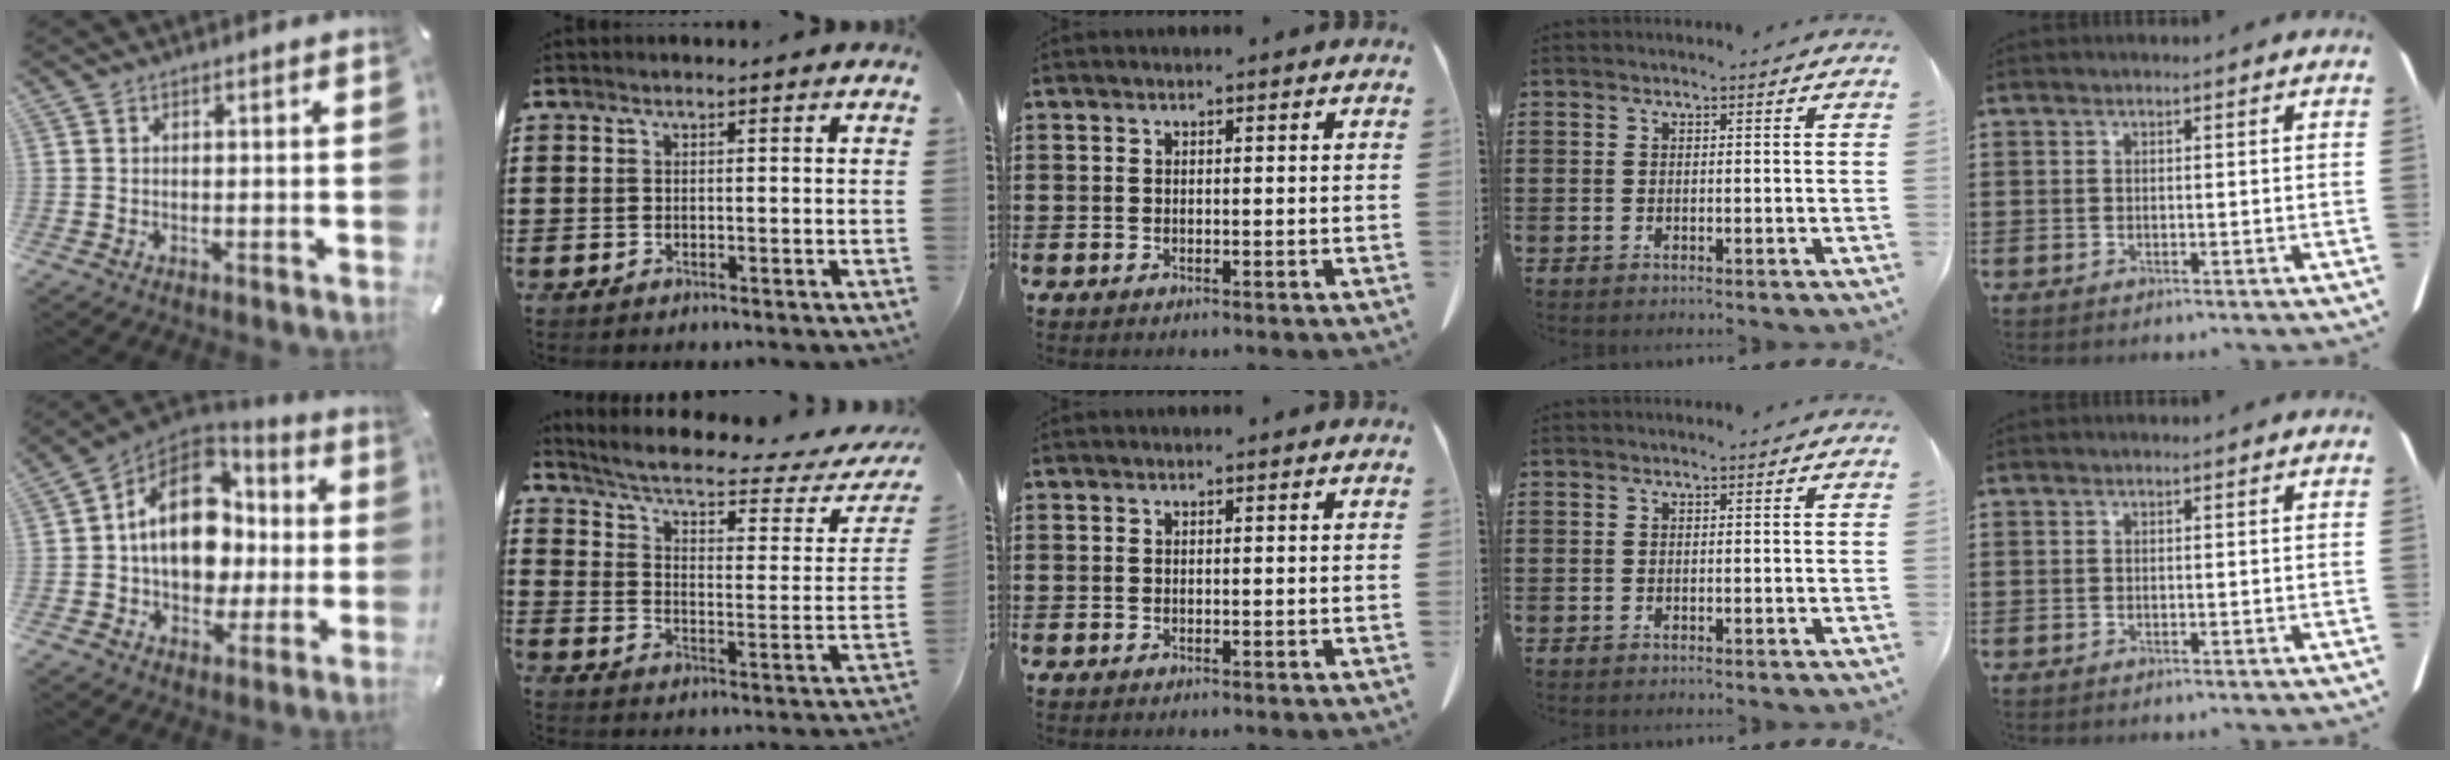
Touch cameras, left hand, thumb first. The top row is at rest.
{"thumb": {"total": 17.7, "force": [1.1, 13.4, 11.5], "torque": [-0.203, 0.004, 0.025]}, "index": {"total": 6.1, "force": [4.6, 0.7, 3.9], "torque": [-0.099, -0.035, 0.075]}}